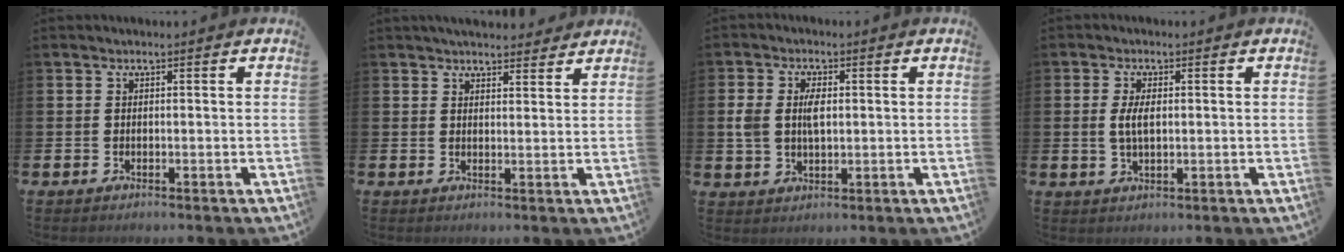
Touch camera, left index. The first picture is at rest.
{"total": 3.6, "force": [3.5, 0.7, 0.4], "torque": [-0.007, -0.015, 0.064]}
{"total": 4.2, "force": [0.9, 2.5, 3.3], "torque": [-0.060, 0.009, 0.011]}
{"total": 3.3, "force": [0.4, 1.5, 2.9], "torque": [-0.057, 0.008, 0.004]}